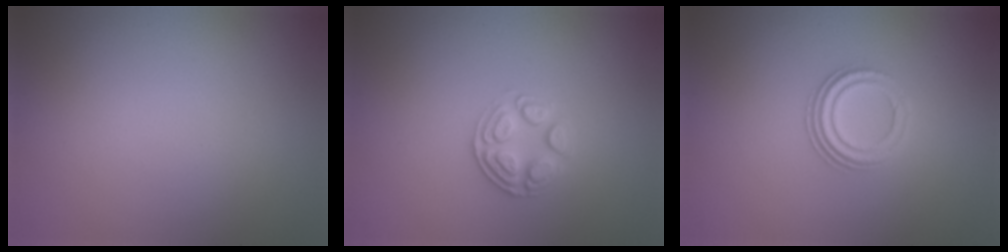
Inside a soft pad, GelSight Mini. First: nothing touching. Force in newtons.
{"total": 2.7, "press": 2.3, "slide": 1.4}
{"total": 3.0, "press": 2.2, "slide": 2.0}